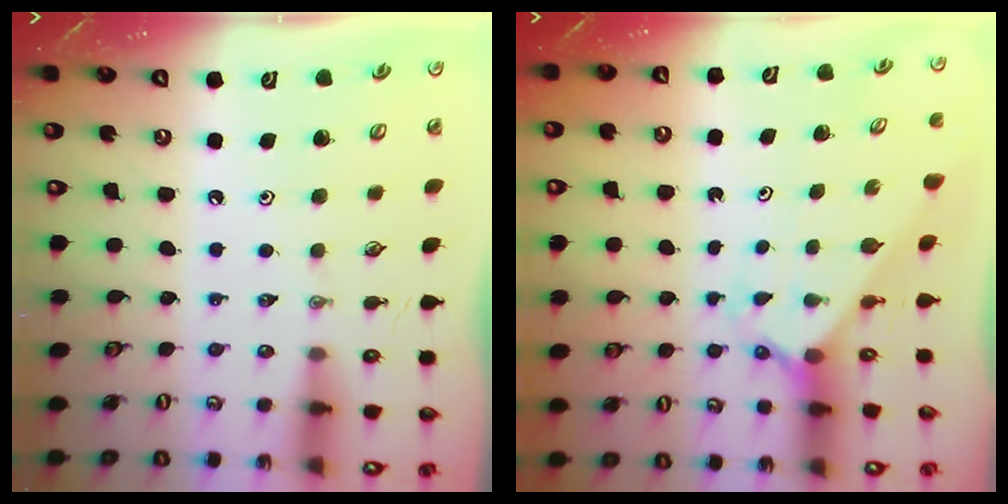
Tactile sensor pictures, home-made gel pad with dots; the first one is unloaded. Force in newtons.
{"total": 2.1, "press": 2.1, "slide": 0.2}